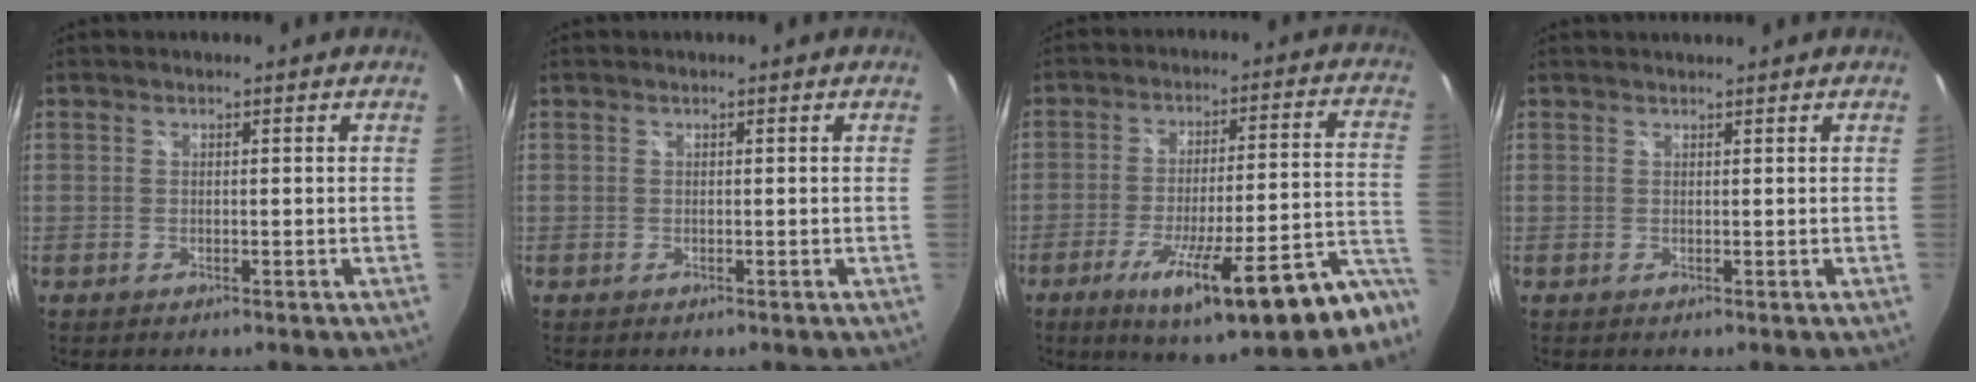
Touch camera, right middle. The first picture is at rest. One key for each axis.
{"total": 0.0}
{"total": 21.4, "fx": -14.5, "fy": 2.7, "fz": 15.5, "tx": -0.225, "ty": -0.043, "tz": -0.207}
{"total": 1.2, "fx": 1.1, "fy": -0.3, "fz": 0.1, "tx": -0.006, "ty": -0.001, "tz": 0.018}